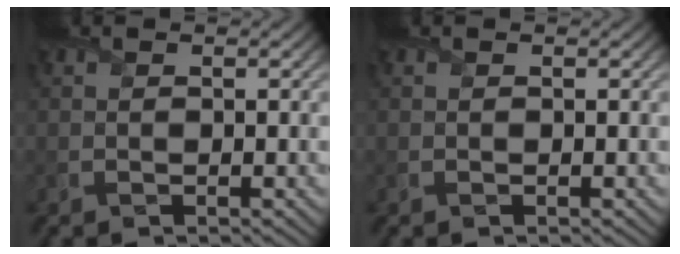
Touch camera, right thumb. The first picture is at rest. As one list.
[{"total": 0.0}]